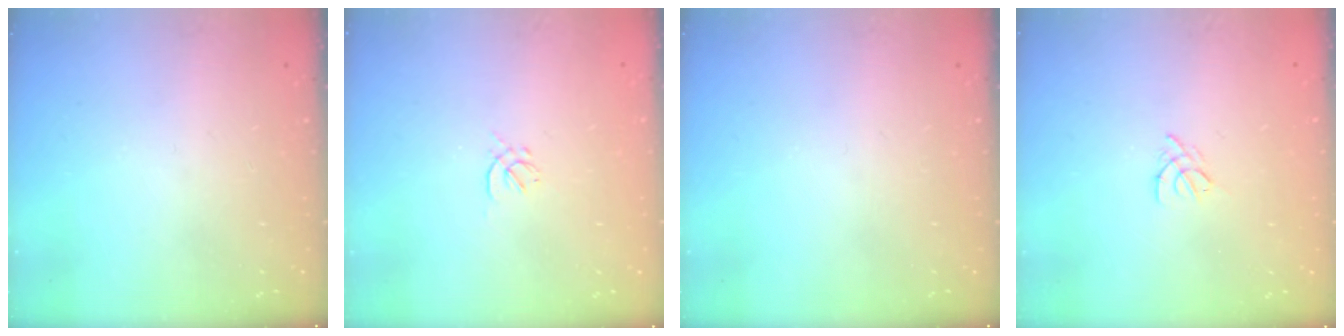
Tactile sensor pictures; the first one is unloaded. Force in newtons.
{"total": 0.7, "press": 0.5, "slide": 0.5}
{"total": 0.0}
{"total": 2.5, "press": 2.4, "slide": 0.6}